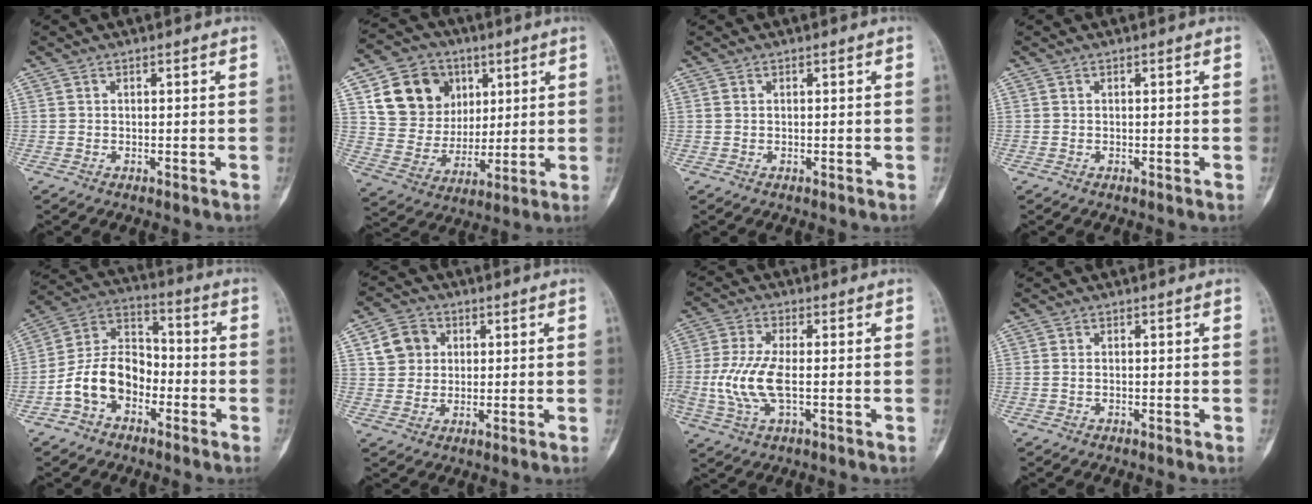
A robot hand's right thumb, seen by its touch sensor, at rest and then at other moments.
{"total": 15.1, "force": [5.6, 12.8, 5.9], "torque": [-0.065, -0.008, 0.107]}
{"total": 0.5, "force": [0.2, 0.3, 0.3], "torque": [-0.010, 0.003, 0.005]}
{"total": 0.0}
{"total": 12.2, "force": [-4.6, 8.5, 7.4], "torque": [-0.120, 0.057, -0.094]}
{"total": 6.7, "force": [2.0, 5.9, 2.5], "torque": [-0.022, 0.002, 0.034]}
{"total": 9.7, "force": [-1.2, 3.9, 8.8], "torque": [-0.214, 0.001, -0.026]}
{"total": 0.6, "force": [0.0, 0.3, 0.5], "torque": [-0.014, -0.001, 0.002]}